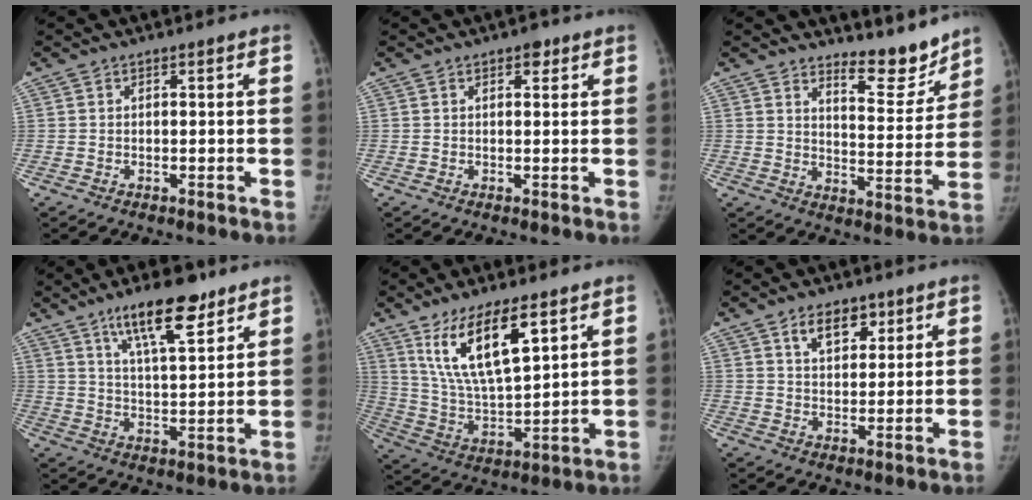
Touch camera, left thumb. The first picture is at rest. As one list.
[{"total": 1.7, "force": [1.0, 1.0, 1.0], "torque": [-0.004, -0.002, 0.011]}, {"total": 8.9, "force": [8.1, 2.4, 2.8], "torque": [-0.007, -0.075, 0.126]}, {"total": 12.6, "force": [8.2, 3.8, 8.8], "torque": [-0.123, -0.044, 0.138]}, {"total": 15.8, "force": [8.4, 5.4, 12.2], "torque": [-0.204, -0.041, 0.169]}, {"total": 6.7, "force": [3.8, 4.0, 3.8], "torque": [-0.035, -0.023, 0.064]}]